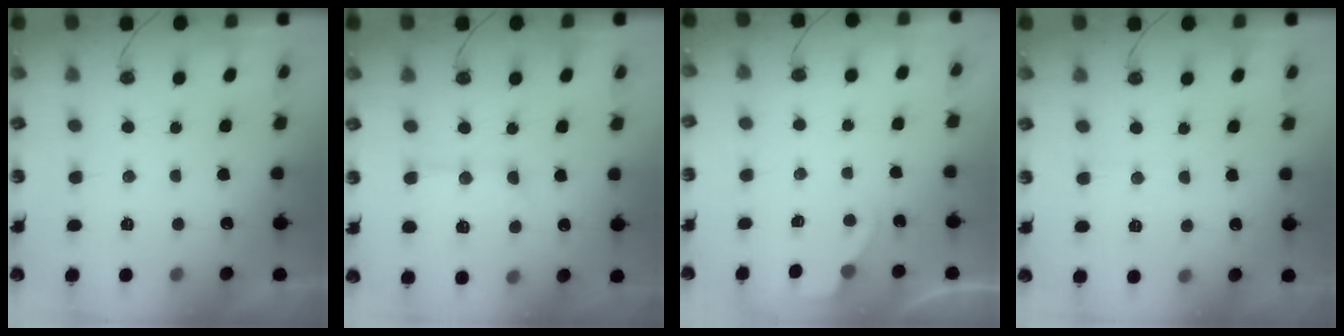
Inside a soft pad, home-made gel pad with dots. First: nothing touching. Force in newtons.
{"total": 12.0, "press": 11.9, "slide": 1.0}
{"total": 2.4, "press": 2.4, "slide": 0.4}
{"total": 4.9, "press": 4.8, "slide": 0.9}